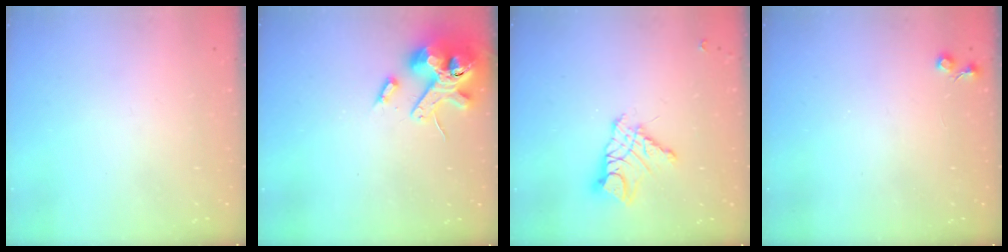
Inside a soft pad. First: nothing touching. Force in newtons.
{"total": 13.6, "press": 13.5, "slide": 2.1}
{"total": 11.1, "press": 11.1, "slide": 1.0}
{"total": 4.6, "press": 4.5, "slide": 0.6}